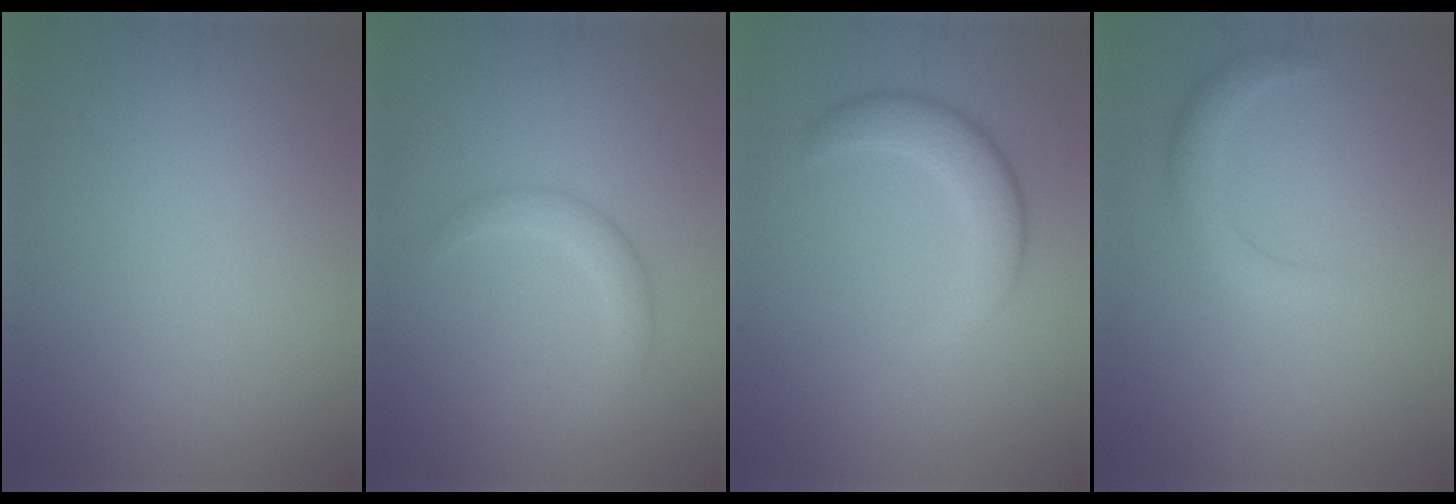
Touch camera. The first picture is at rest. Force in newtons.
{"total": 2.0, "press": 2.0, "slide": 0.1}
{"total": 3.8, "press": 3.8, "slide": 0.1}
{"total": 2.0, "press": 2.0, "slide": 0.1}